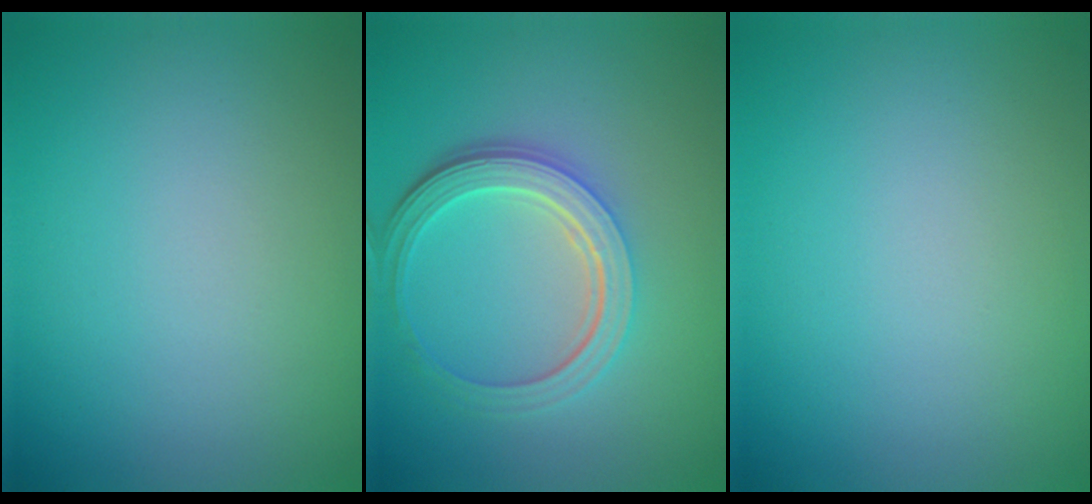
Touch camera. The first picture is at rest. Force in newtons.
{"total": 5.1, "press": 3.8, "slide": 3.3}
{"total": 0.0}